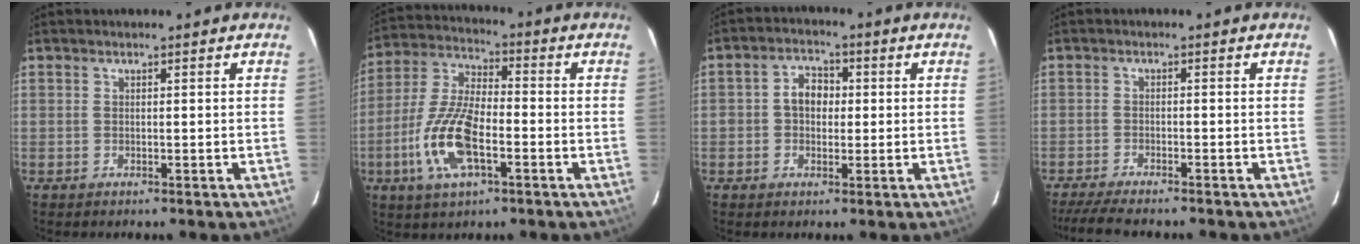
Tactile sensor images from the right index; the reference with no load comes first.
{"total": 13.9, "force": [-4.6, 5.5, 11.9], "torque": [-0.259, -0.004, -0.090]}
{"total": 4.9, "force": [0.1, 4.0, 2.8], "torque": [-0.051, 0.017, 0.002]}
{"total": 8.0, "force": [-7.0, 0.9, 3.8], "torque": [-0.093, -0.019, -0.118]}